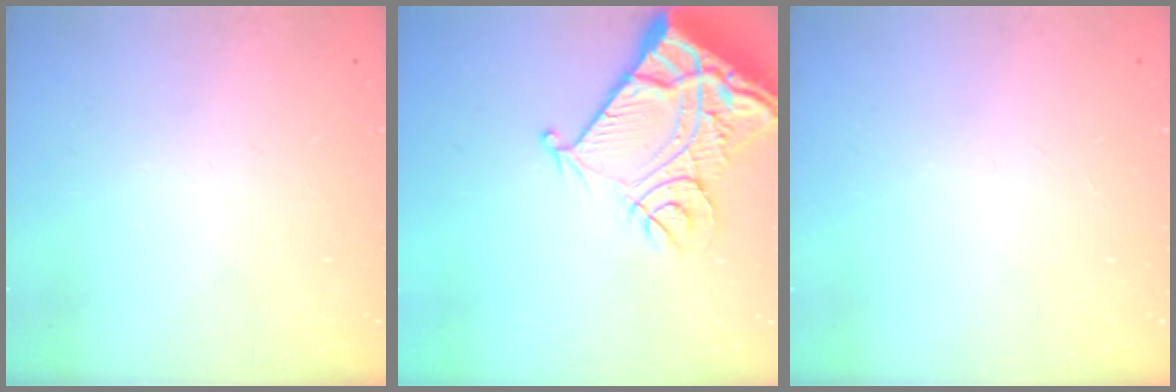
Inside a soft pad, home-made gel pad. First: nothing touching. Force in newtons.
{"total": 16.1, "press": 16.0, "slide": 2.0}
{"total": 0.0}